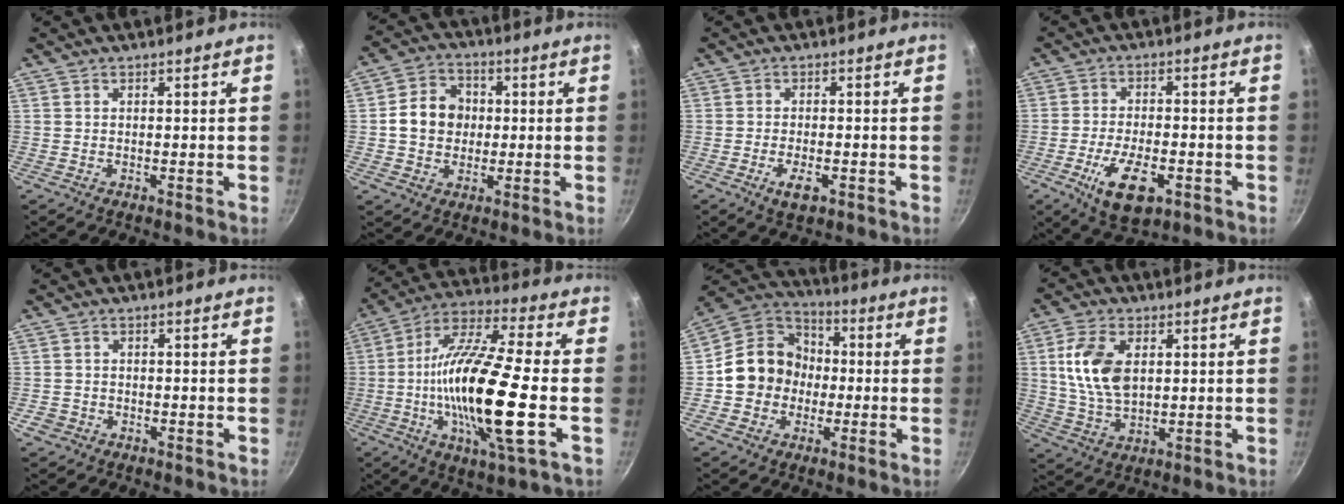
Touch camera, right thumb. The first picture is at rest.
{"total": 9.3, "force": [0.3, 7.9, 4.9], "torque": [-0.055, 0.015, -0.007]}
{"total": 3.9, "force": [-1.7, 1.7, 3.0], "torque": [-0.058, 0.004, -0.027]}
{"total": 10.6, "force": [-4.3, 5.0, 8.3], "torque": [-0.144, 0.008, -0.068]}
{"total": 2.4, "force": [-1.1, 2.0, 0.7], "torque": [-0.013, 0.012, -0.014]}
{"total": 22.1, "force": [-3.4, 4.6, 21.3], "torque": [-0.404, 0.016, -0.074]}
{"total": 13.1, "force": [-1.4, 11.7, 5.7], "torque": [-0.056, 0.037, -0.041]}
{"total": 11.0, "force": [2.3, 6.5, 8.6], "torque": [-0.158, -0.009, 0.047]}